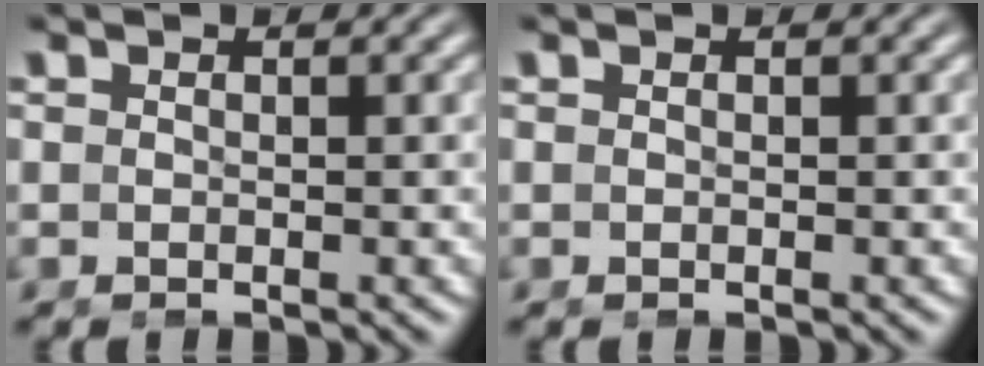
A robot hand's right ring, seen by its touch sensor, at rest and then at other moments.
{"total": 0.0}